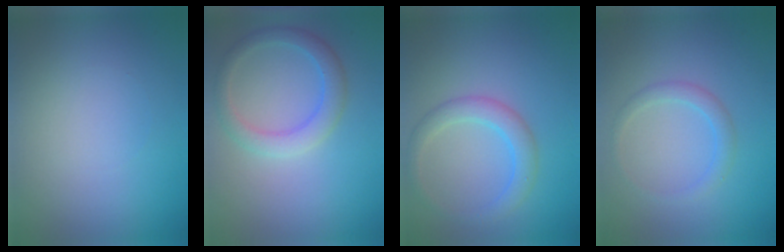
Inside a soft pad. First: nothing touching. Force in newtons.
{"total": 2.9, "press": 2.9, "slide": 0.1}
{"total": 2.8, "press": 2.8, "slide": 0.1}
{"total": 1.6, "press": 1.6, "slide": 0.1}